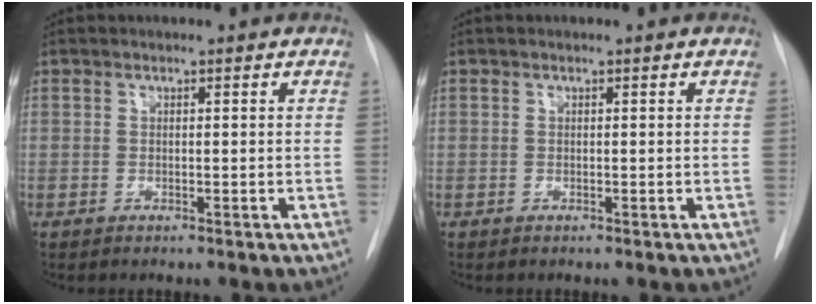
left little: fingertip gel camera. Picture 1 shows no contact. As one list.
[{"total": 0.0}]